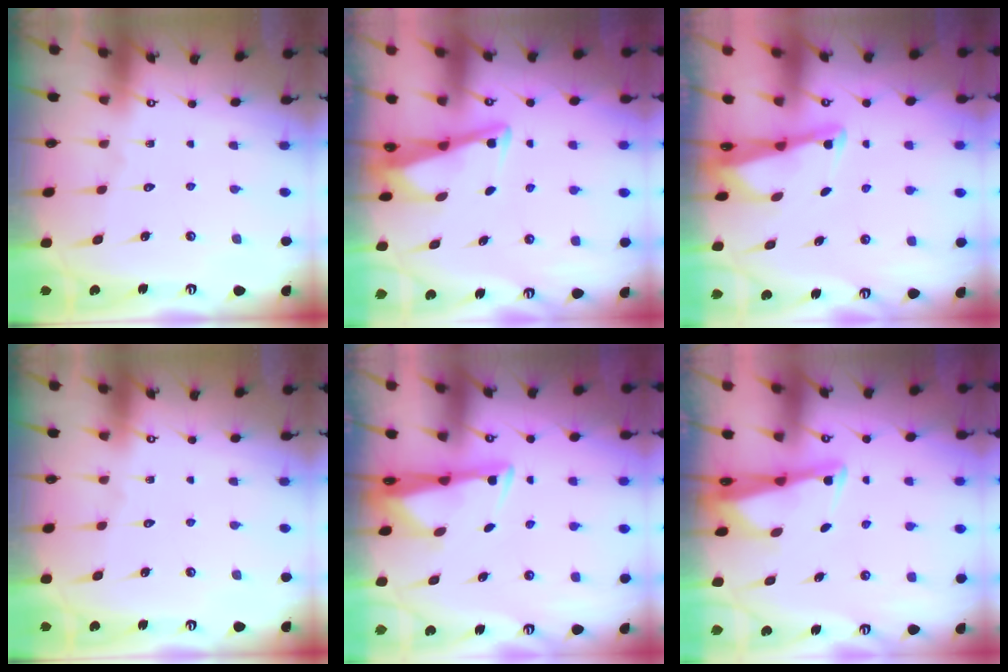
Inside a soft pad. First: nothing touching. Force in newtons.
{"total": 3.4, "press": 3.4, "slide": 0.4}
{"total": 2.4, "press": 2.4, "slide": 0.2}
{"total": 0.0}
{"total": 2.9, "press": 2.7, "slide": 0.9}
{"total": 2.4, "press": 2.4, "slide": 0.5}